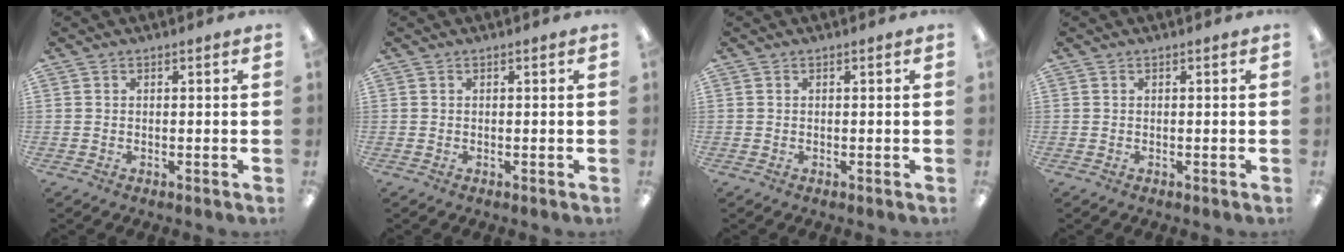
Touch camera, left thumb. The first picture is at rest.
{"total": 0.0}
{"total": 0.0}
{"total": 0.0}